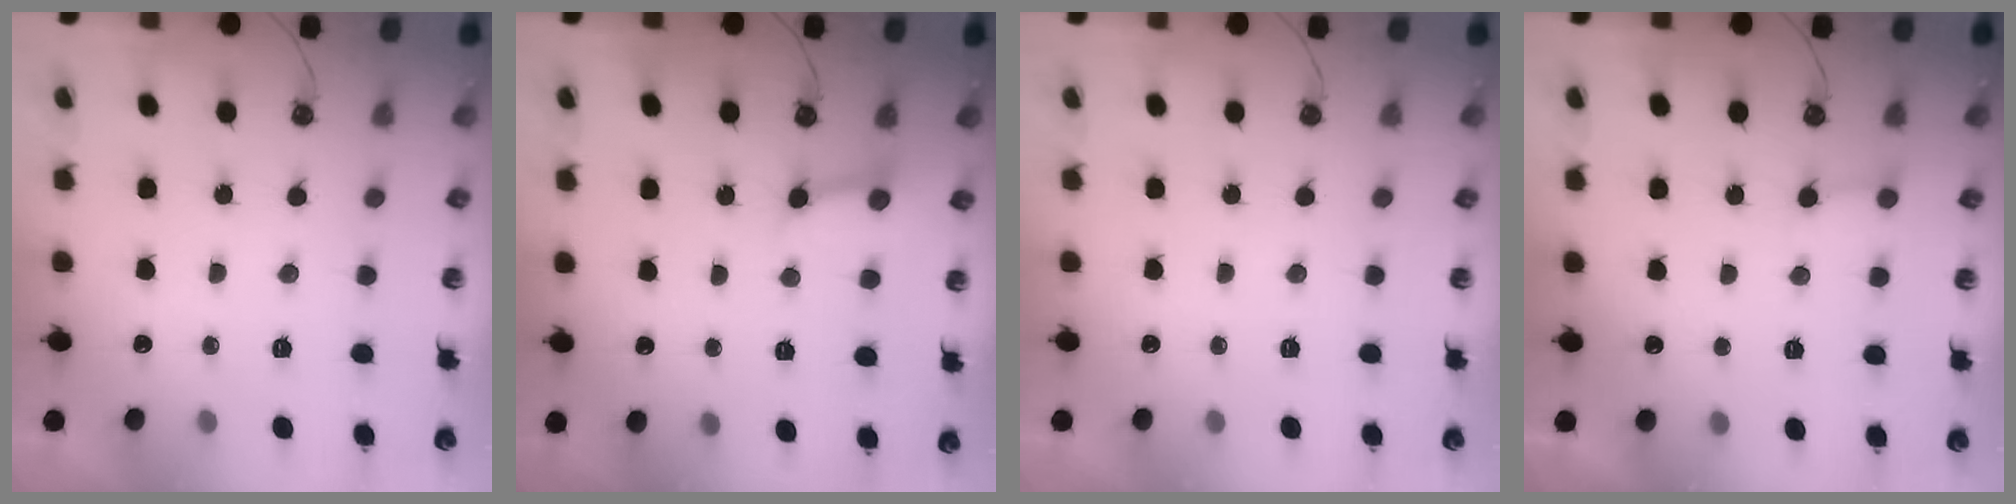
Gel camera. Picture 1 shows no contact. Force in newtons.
{"total": 4.4, "press": 4.3, "slide": 0.7}
{"total": 0.0}
{"total": 4.9, "press": 4.9, "slide": 0.6}